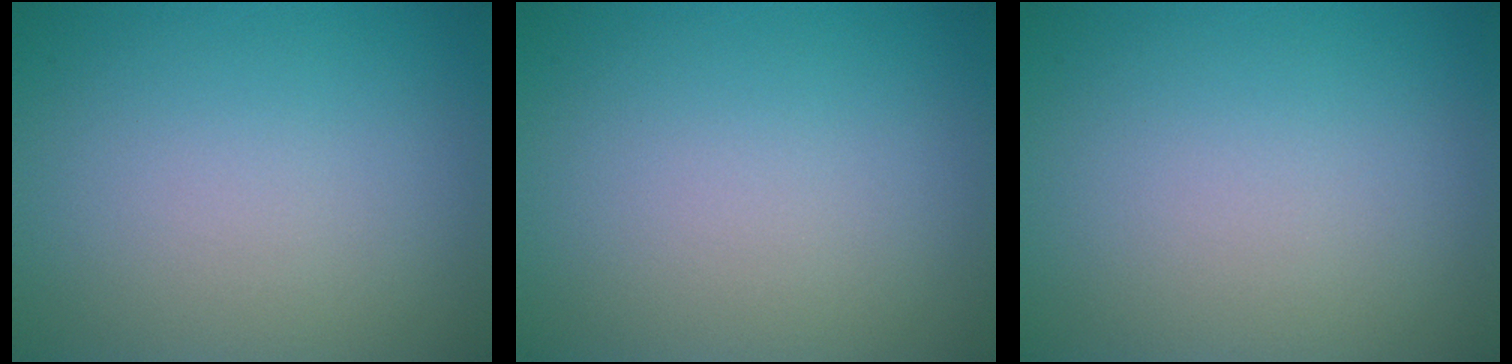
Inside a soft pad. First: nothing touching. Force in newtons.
{"total": 0.0}
{"total": 0.0}